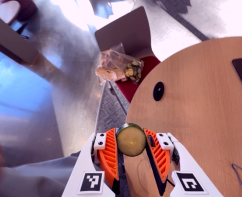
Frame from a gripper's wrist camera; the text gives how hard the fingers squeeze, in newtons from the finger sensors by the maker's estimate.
{"total": 8.7, "left": 8.3, "right": 9.0}